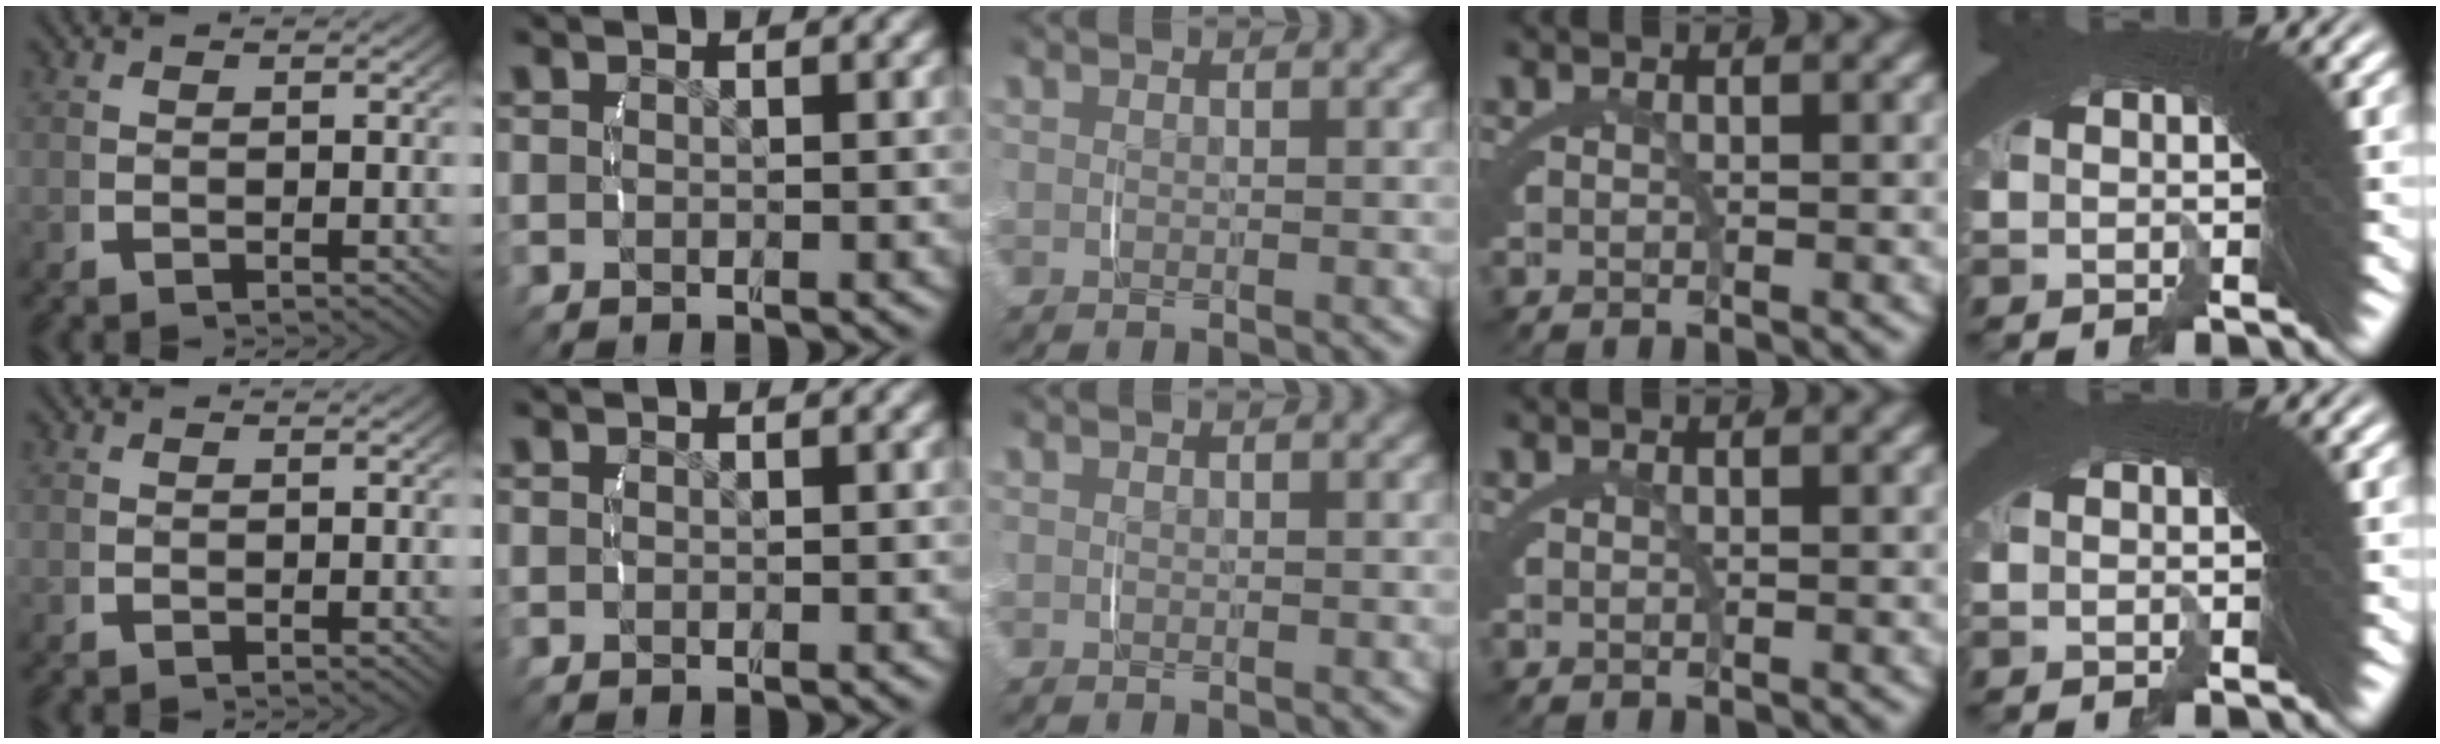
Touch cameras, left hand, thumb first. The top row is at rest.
{}